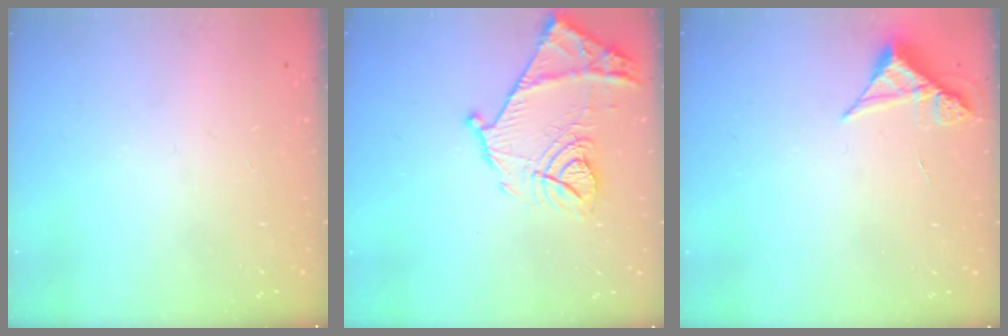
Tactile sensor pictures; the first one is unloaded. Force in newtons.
{"total": 16.5, "press": 16.4, "slide": 1.4}
{"total": 4.9, "press": 4.9, "slide": 0.4}